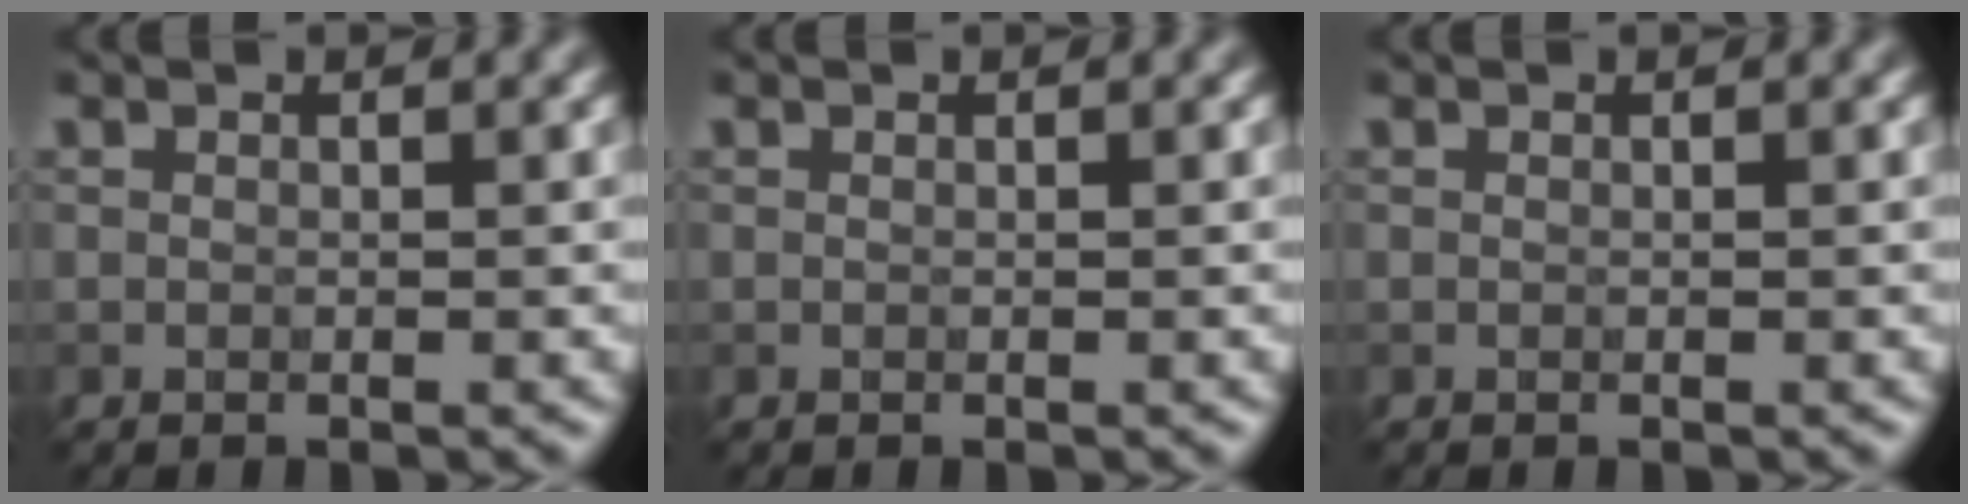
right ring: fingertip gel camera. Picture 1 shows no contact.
{"total": 0.0}
{"total": 0.0}